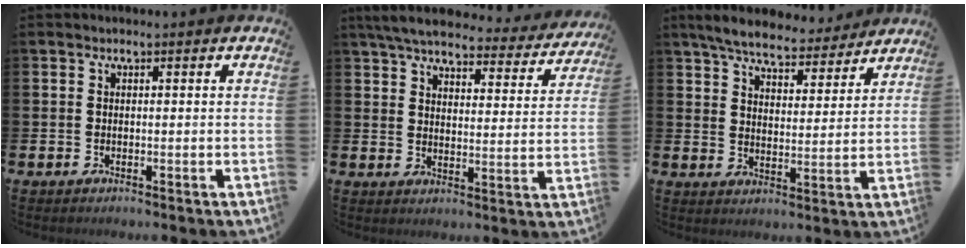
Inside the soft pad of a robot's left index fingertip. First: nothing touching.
{"total": 6.0, "force": [5.5, 1.2, 2.0], "torque": [-0.060, -0.035, 0.092]}
{"total": 6.5, "force": [6.1, 1.2, 1.6], "torque": [-0.055, -0.035, 0.106]}